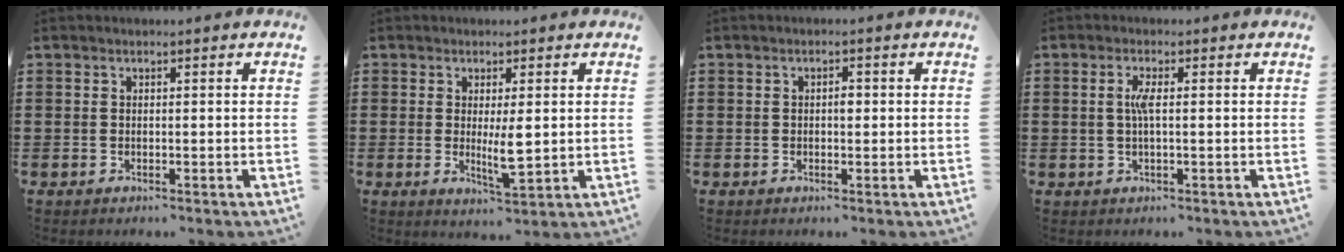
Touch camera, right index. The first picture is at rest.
{"total": 5.7, "force": [-0.1, 1.2, 5.5], "torque": [-0.105, -0.015, -0.007]}
{"total": 1.4, "force": [0.0, 0.7, 1.2], "torque": [-0.023, 0.003, -0.002]}
{"total": 2.7, "force": [0.1, 0.4, 2.6], "torque": [-0.059, -0.005, -0.002]}